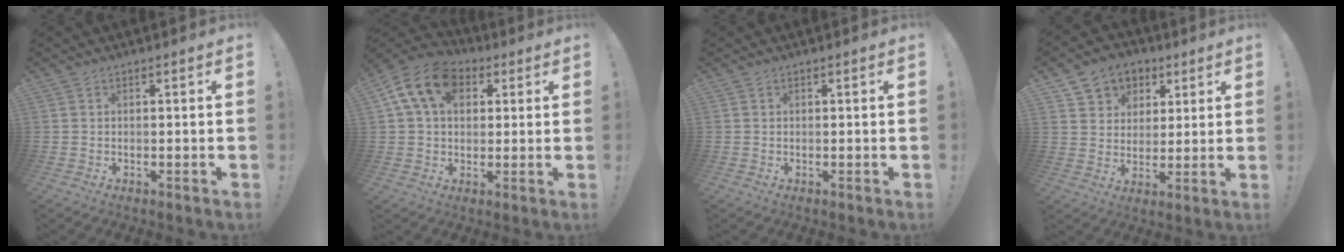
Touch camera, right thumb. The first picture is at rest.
{"total": 13.8, "force": [4.9, 9.6, 8.6], "torque": [-0.155, -0.004, 0.094]}
{"total": 0.0}
{"total": 8.0, "force": [3.6, 7.0, 1.6], "torque": [-0.021, -0.026, 0.073]}